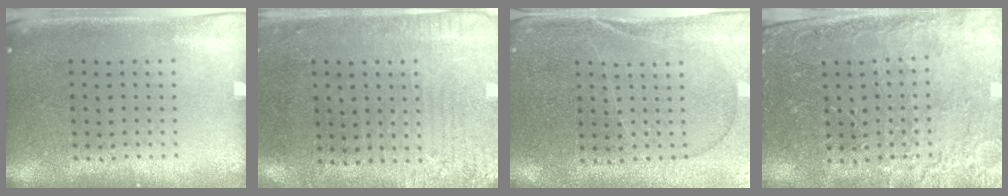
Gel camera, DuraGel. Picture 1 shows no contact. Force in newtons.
{"total": 2.9, "press": 2.4, "slide": 1.6}
{"total": 0.5, "press": 0.4, "slide": 0.4}
{"total": 2.8, "press": 2.8, "slide": 0.2}